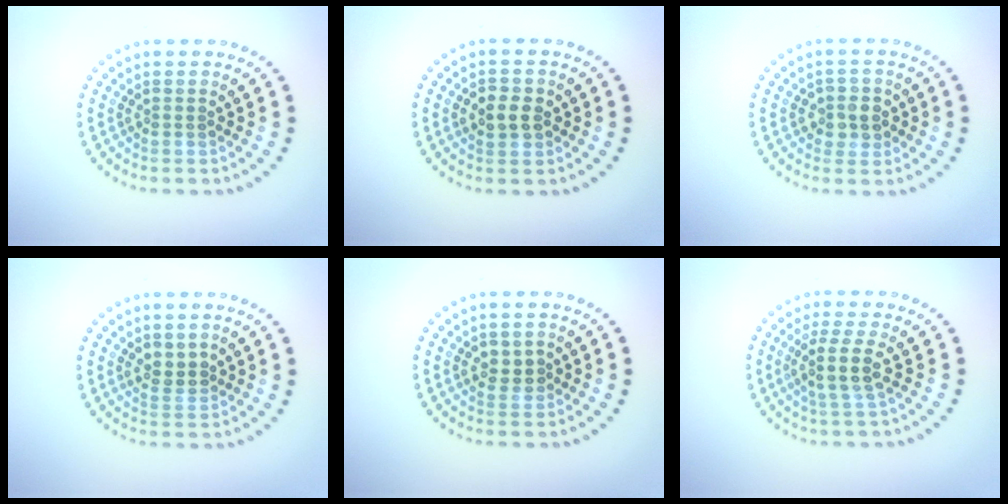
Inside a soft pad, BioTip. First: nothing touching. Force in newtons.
{"total": 2.6, "press": 2.6, "slide": 0.2}
{"total": 2.2, "press": 2.1, "slide": 0.6}
{"total": 1.8, "press": 1.7, "slide": 0.7}
{"total": 1.9, "press": 1.8, "slide": 0.6}
{"total": 3.0, "press": 2.5, "slide": 1.6}